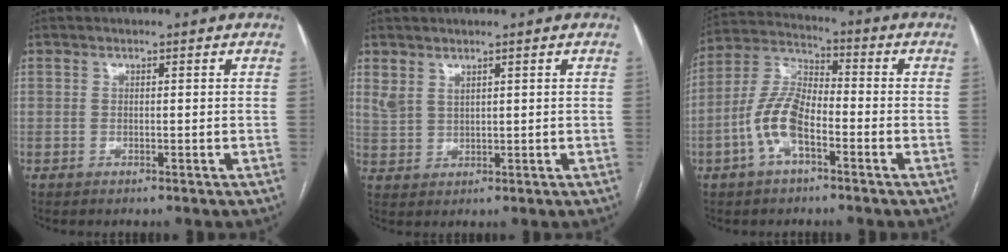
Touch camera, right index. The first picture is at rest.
{"total": 2.9, "force": [2.5, 1.2, 0.8], "torque": [-0.029, 0.008, 0.059]}
{"total": 9.2, "force": [-3.3, 3.8, 7.7], "torque": [-0.181, 0.017, -0.068]}